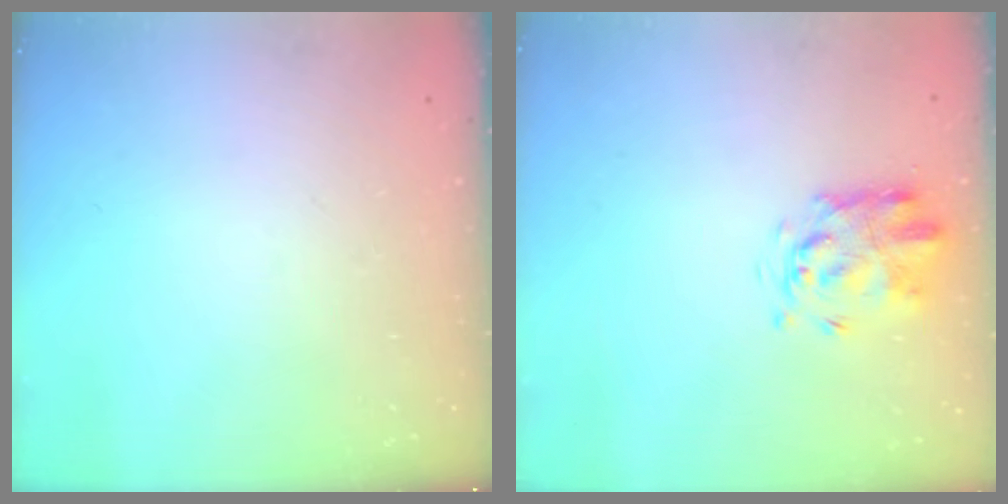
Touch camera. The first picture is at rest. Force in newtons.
{"total": 3.6, "press": 3.5, "slide": 0.9}